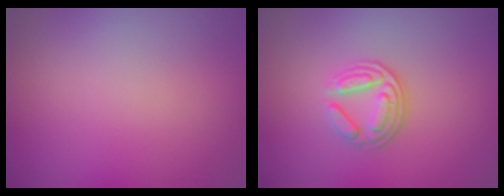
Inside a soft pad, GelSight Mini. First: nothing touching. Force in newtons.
{"total": 3.4, "press": 2.5, "slide": 2.2}